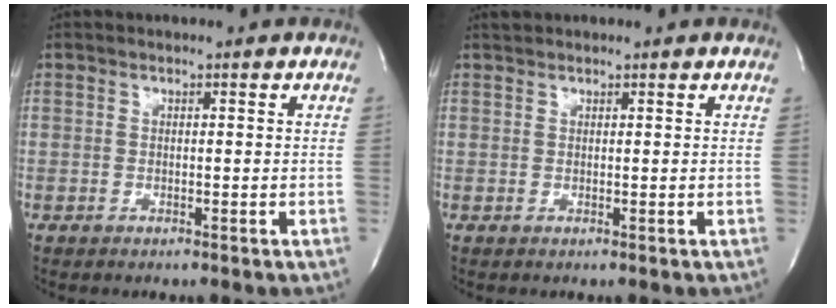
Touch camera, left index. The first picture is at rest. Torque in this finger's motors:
{"motor_torque": [-0.31, -0.82, -0.19, -0.09]}